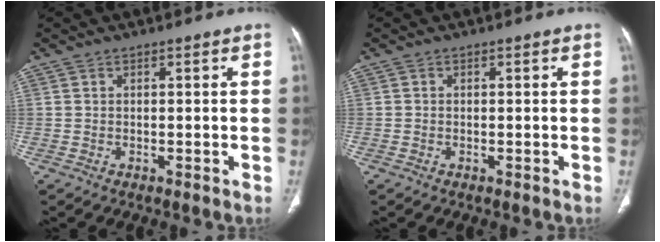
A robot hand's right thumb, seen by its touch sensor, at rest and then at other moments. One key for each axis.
{"total": 0.0}